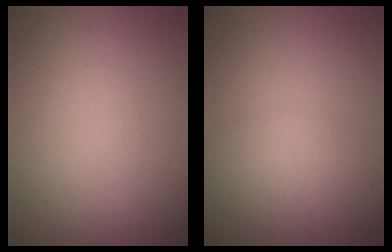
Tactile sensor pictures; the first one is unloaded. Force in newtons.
{"total": 2.1, "press": 2.1, "slide": 0.0}